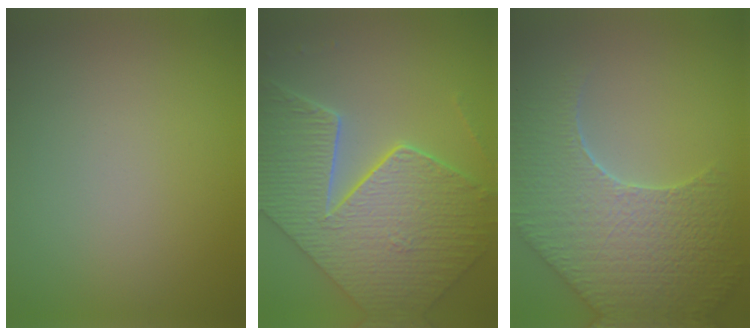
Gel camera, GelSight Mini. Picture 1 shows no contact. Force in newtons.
{"total": 9.3, "press": 6.8, "slide": 6.4}
{"total": 9.0, "press": 6.4, "slide": 6.3}